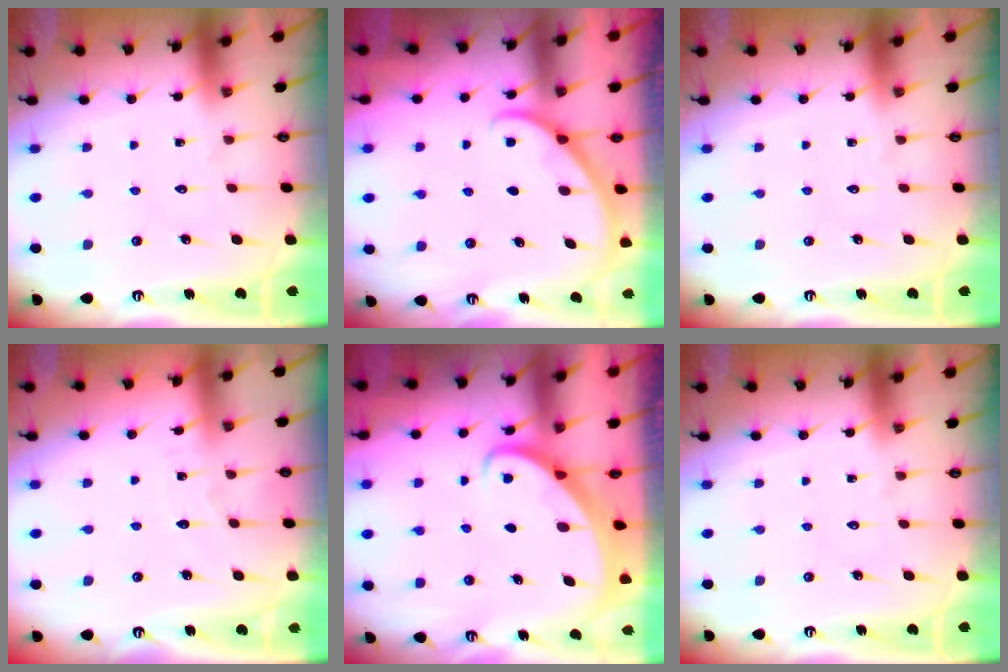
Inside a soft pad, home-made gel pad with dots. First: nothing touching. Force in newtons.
{"total": 2.6, "press": 2.5, "slide": 0.3}
{"total": 0.0}
{"total": 3.1, "press": 3.1, "slide": 0.3}
{"total": 2.6, "press": 2.6, "slide": 0.3}
{"total": 0.0}